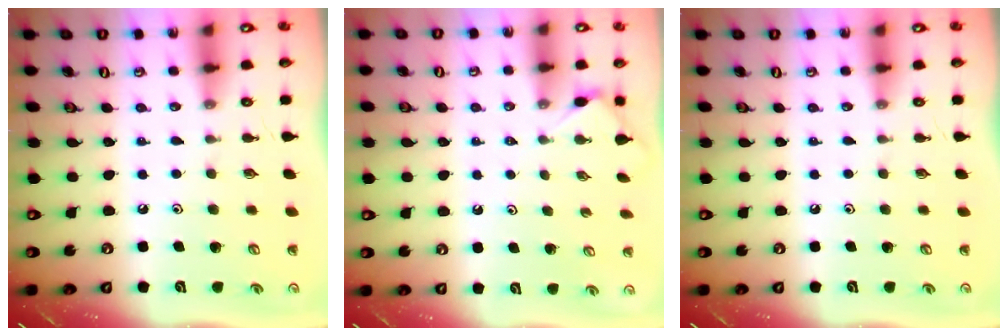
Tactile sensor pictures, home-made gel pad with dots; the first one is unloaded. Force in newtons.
{"total": 2.9, "press": 2.8, "slide": 0.5}
{"total": 0.0}